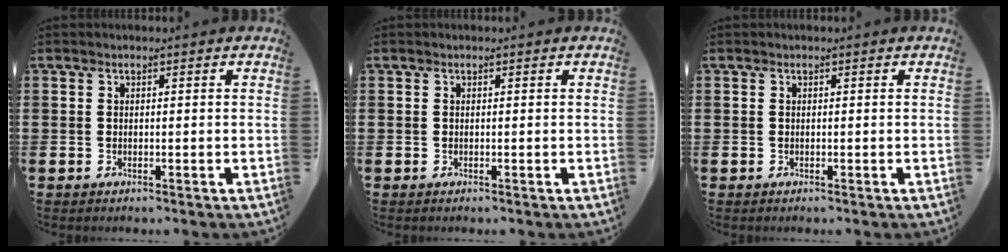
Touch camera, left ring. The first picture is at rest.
{"total": 0.0}
{"total": 0.0}